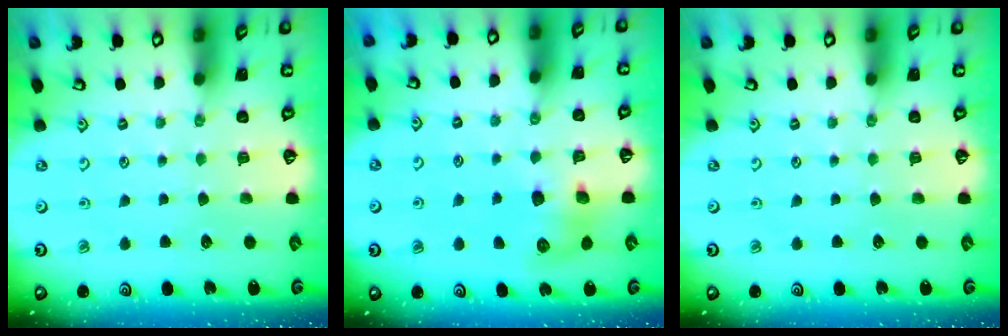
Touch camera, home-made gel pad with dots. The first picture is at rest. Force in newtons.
{"total": 7.8, "press": 7.7, "slide": 1.0}
{"total": 0.0}